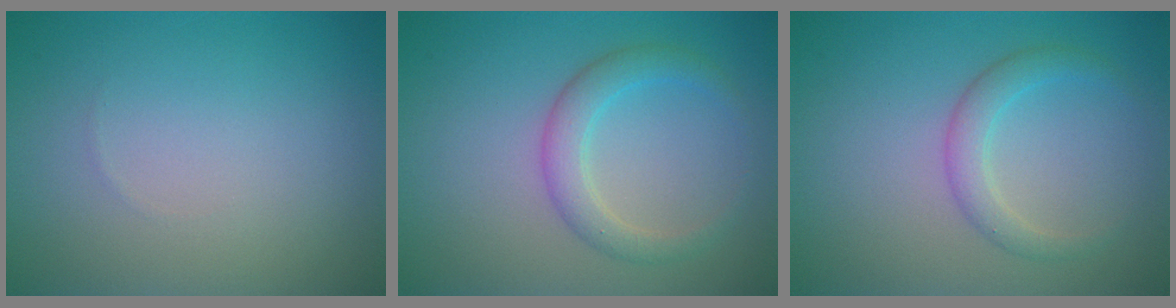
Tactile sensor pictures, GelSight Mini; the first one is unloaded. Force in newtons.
{"total": 2.8, "press": 2.8, "slide": 0.1}
{"total": 2.2, "press": 2.2, "slide": 0.1}